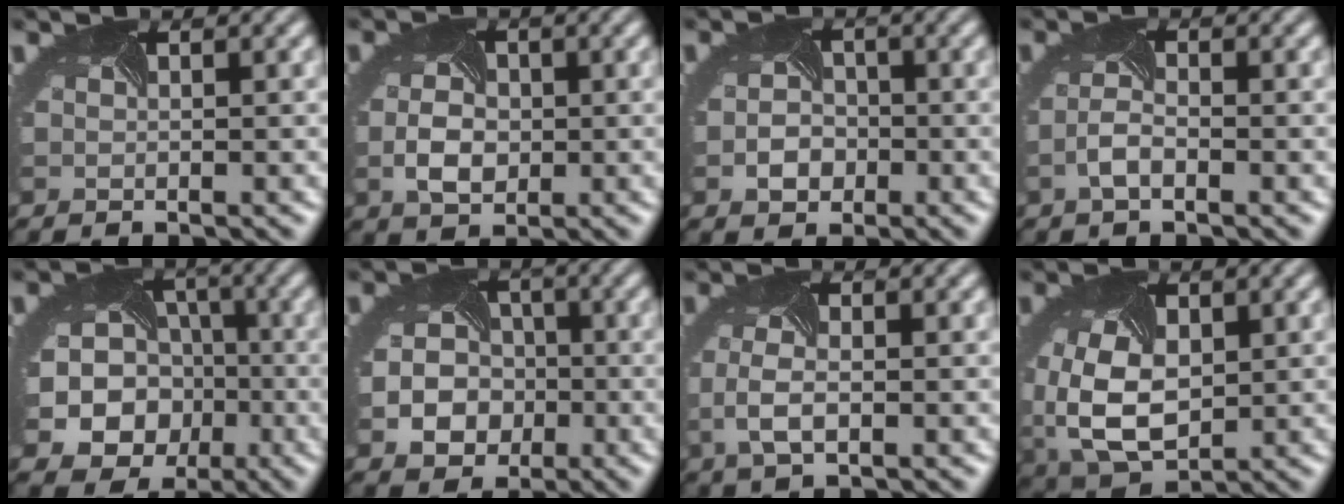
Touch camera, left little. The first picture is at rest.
{"total": 3.3, "force": [-0.9, 2.3, 2.2], "torque": [-0.051, -0.001, -0.010]}
{"total": 2.7, "force": [-1.2, 2.1, 1.2], "torque": [-0.025, -0.002, -0.018]}
{"total": 1.9, "force": [-1.5, 0.4, 1.1], "torque": [-0.038, -0.001, -0.023]}
{"total": 14.2, "force": [-4.0, 12.5, 5.3], "torque": [-0.133, -0.032, -0.065]}
{"total": 5.7, "force": [-1.9, 4.8, 2.5], "torque": [-0.037, -0.020, -0.023]}
{"total": 2.6, "force": [-1.0, 1.1, 2.1], "torque": [-0.064, -0.003, -0.012]}
{"total": 8.0, "force": [-1.2, 5.3, 5.9], "torque": [-0.167, -0.019, -0.003]}